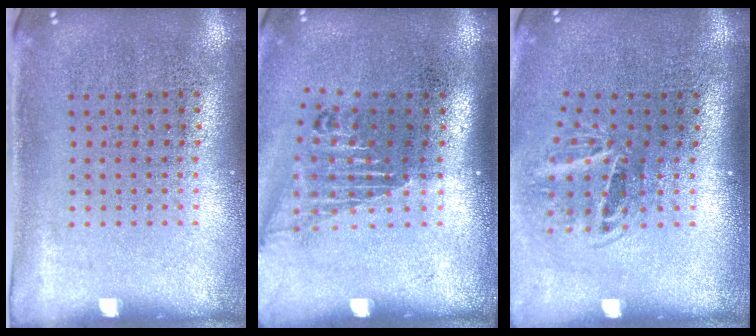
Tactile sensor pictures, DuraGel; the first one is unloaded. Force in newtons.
{"total": 1.6, "press": 1.2, "slide": 1.1}
{"total": 2.0, "press": 1.3, "slide": 1.5}